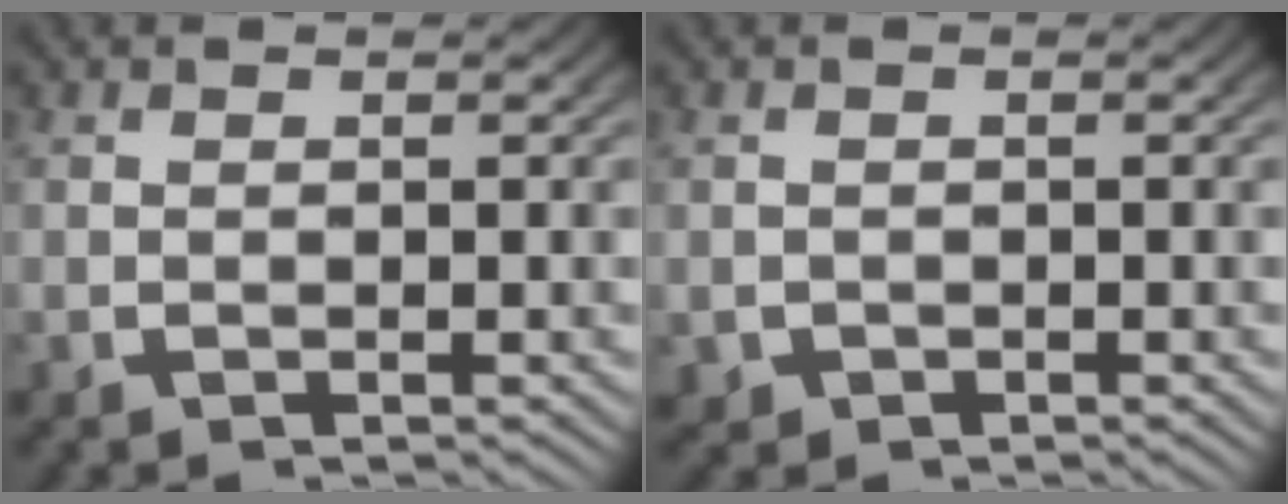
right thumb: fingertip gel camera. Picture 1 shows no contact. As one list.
[{"total": 1.7, "force": [-0.8, 1.5, 0.3], "torque": [-0.012, -0.014, -0.005]}]